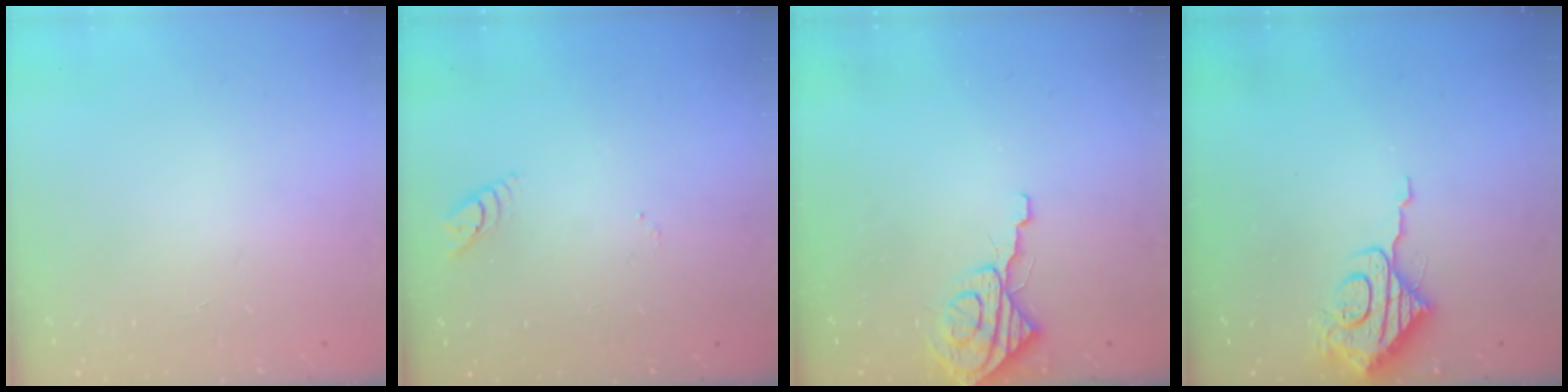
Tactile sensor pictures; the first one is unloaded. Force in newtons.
{"total": 2.6, "press": 2.6, "slide": 0.3}
{"total": 9.1, "press": 9.1, "slide": 0.7}
{"total": 9.7, "press": 9.6, "slide": 0.8}